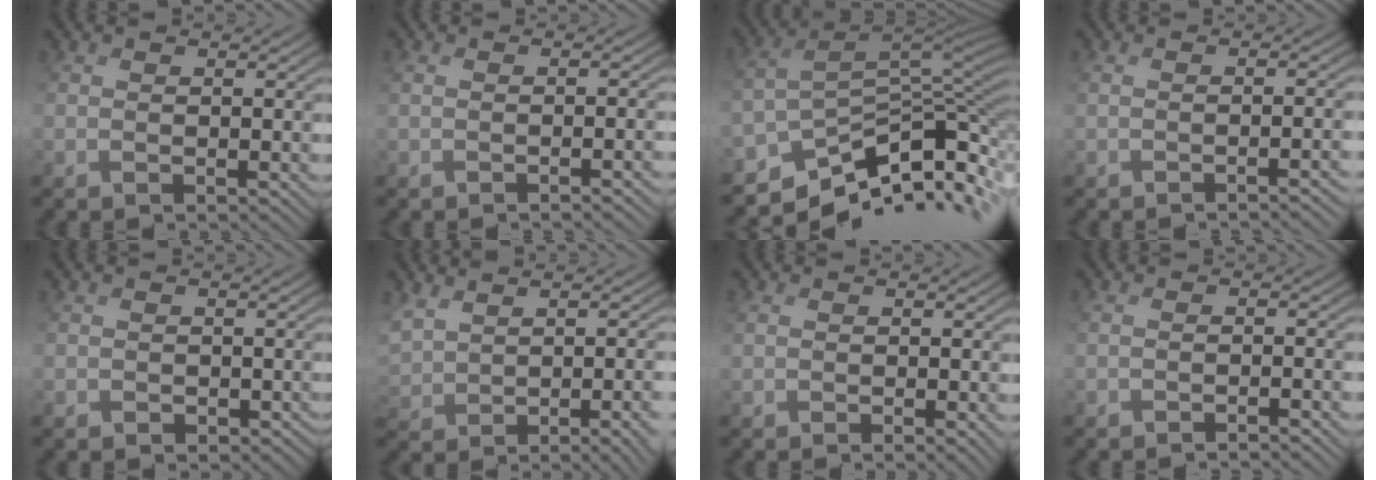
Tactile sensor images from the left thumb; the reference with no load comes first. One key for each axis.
{"total": 1.2, "fx": -0.9, "fy": -0.1, "fz": 0.7, "tx": 0.002, "ty": 0.012, "tz": -0.017}
{"total": 11.6, "fx": -9.1, "fy": 3.4, "fz": 6.3, "tx": -0.128, "ty": 0.002, "tz": -0.151}
{"total": 2.2, "fx": -1.3, "fy": 0.2, "fz": 1.7, "tx": -0.005, "ty": 0.015, "tz": -0.024}
{"total": 1.4, "fx": -0.7, "fy": 1.2, "fz": -0.1, "tx": 0.007, "ty": -0.003, "tz": -0.014}
{"total": 7.4, "fx": 1.2, "fy": 3.7, "fz": 6.3, "tx": -0.115, "ty": -0.002, "tz": 0.045}
{"total": 0.7, "fx": -0.4, "fy": -0.1, "fz": 0.6, "tx": -0.005, "ty": 0.005, "tz": -0.004}
{"total": 1.6, "fx": -1.5, "fy": -0.3, "fz": 0.6, "tx": -0.002, "ty": 0.012, "tz": -0.030}